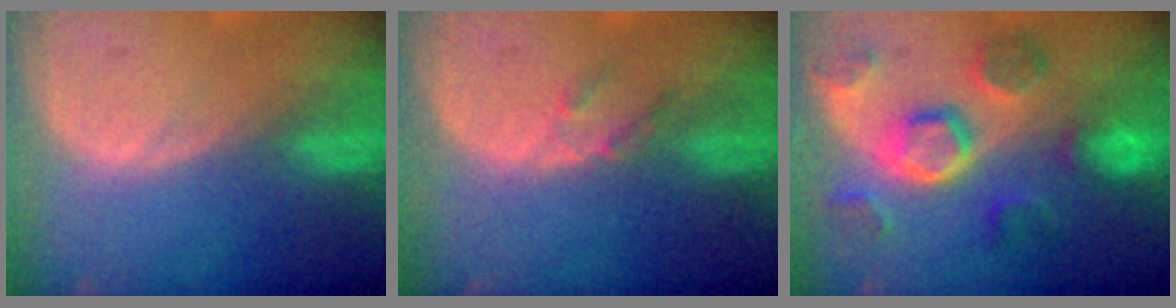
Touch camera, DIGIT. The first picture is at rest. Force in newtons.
{"total": 2.0, "press": 1.8, "slide": 0.9}
{"total": 9.1, "press": 9.0, "slide": 1.4}